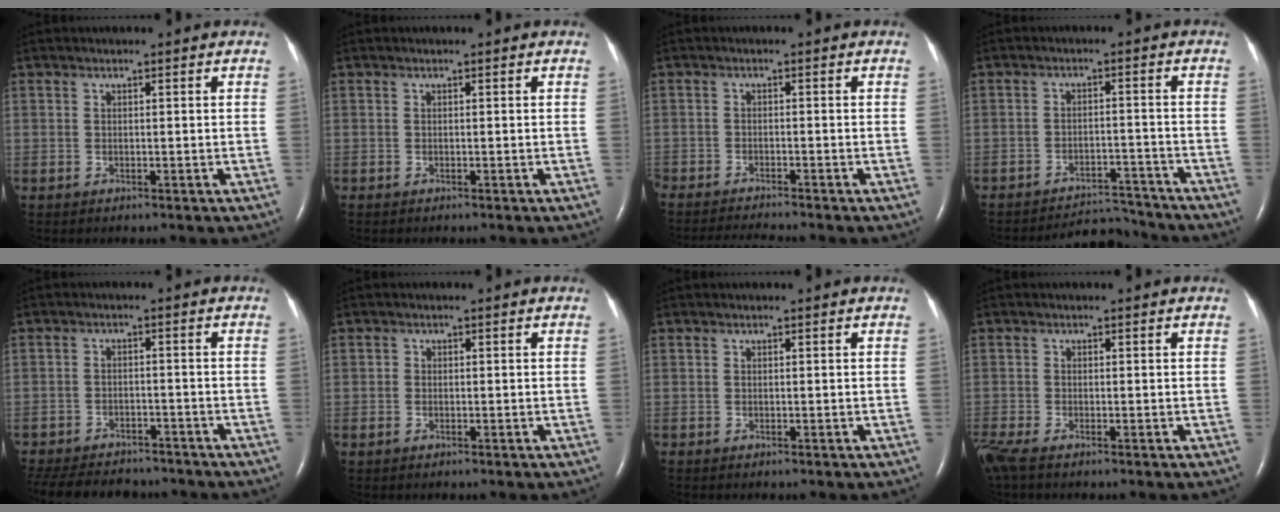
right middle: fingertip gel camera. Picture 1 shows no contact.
{"total": 0.0}
{"total": 6.4, "force": [-6.0, -0.3, 2.1], "torque": [-0.028, -0.021, -0.098]}
{"total": 6.1, "force": [-6.1, 0.4, -0.5], "torque": [0.003, 0.001, -0.097]}
{"total": 15.2, "force": [-13.1, 5.5, 5.5], "torque": [-0.138, -0.010, -0.180]}
{"total": 0.8, "force": [-0.2, 0.8, 0.3], "torque": [-0.004, 0.003, -0.002]}
{"total": 0.0}
{"total": 3.7, "force": [-2.7, 1.0, 2.3], "torque": [-0.063, -0.013, -0.057]}